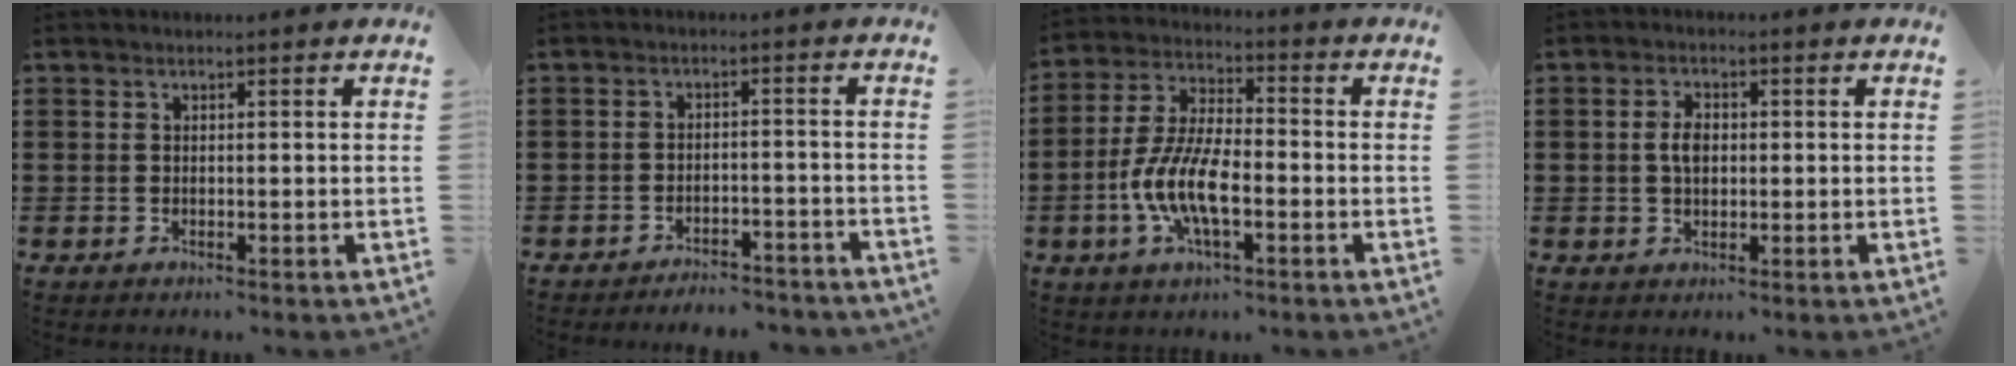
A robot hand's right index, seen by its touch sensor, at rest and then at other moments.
{"total": 3.4, "force": [-3.4, 0.2, 0.2], "torque": [-0.008, 0.002, -0.071]}
{"total": 9.7, "force": [-3.2, 3.7, 8.4], "torque": [-0.195, -0.009, -0.066]}
{"total": 3.5, "force": [0.2, 2.0, 2.9], "torque": [-0.066, 0.005, 0.000]}